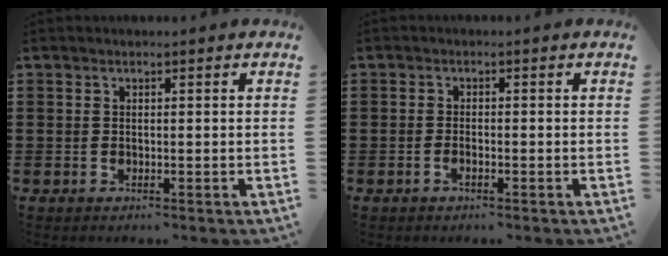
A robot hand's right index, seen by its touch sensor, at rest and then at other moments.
{"total": 0.9, "force": [-0.7, 0.2, 0.6], "torque": [-0.013, -0.004, -0.011]}